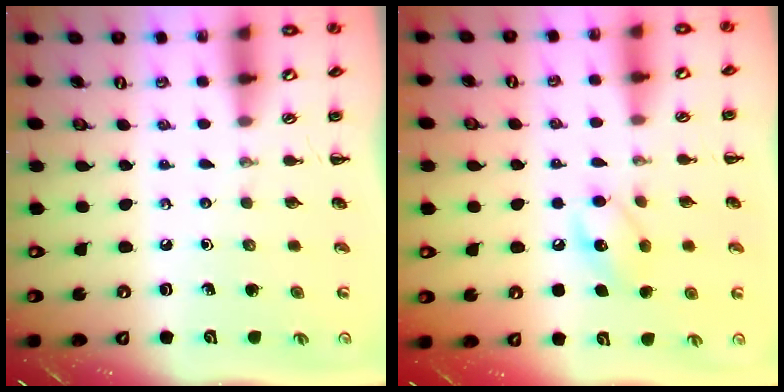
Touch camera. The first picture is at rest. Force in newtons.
{"total": 9.4, "press": 9.3, "slide": 1.1}